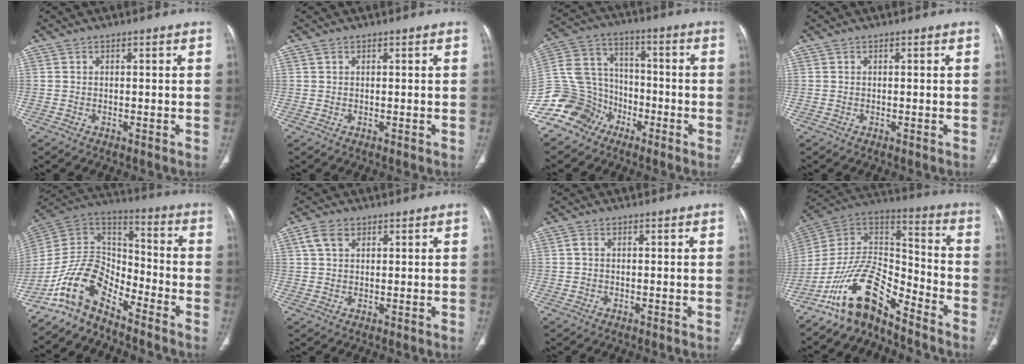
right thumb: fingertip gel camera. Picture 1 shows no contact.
{"total": 0.6, "force": [0.4, 0.4, 0.3], "torque": [-0.006, 0.004, 0.007]}
{"total": 13.0, "force": [-8.3, 9.8, 2.5], "torque": [-0.033, 0.075, -0.163]}
{"total": 0.0}
{"total": 12.1, "force": [-9.2, 5.3, 5.8], "torque": [-0.101, 0.094, -0.187]}
{"total": 3.9, "force": [1.8, 2.5, 2.3], "torque": [-0.044, 0.005, 0.041]}
{"total": 0.8, "force": [0.0, 0.5, 0.6], "torque": [-0.014, 0.000, -0.004]}
{"total": 15.1, "force": [-11.2, 5.5, 8.6], "torque": [-0.136, 0.104, -0.215]}